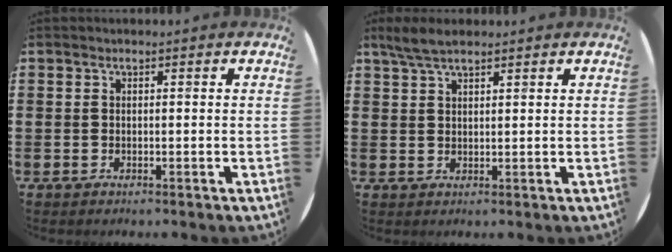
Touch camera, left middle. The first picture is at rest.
{"total": 3.5, "force": [2.7, 0.9, 2.0], "torque": [-0.044, 0.005, 0.050]}